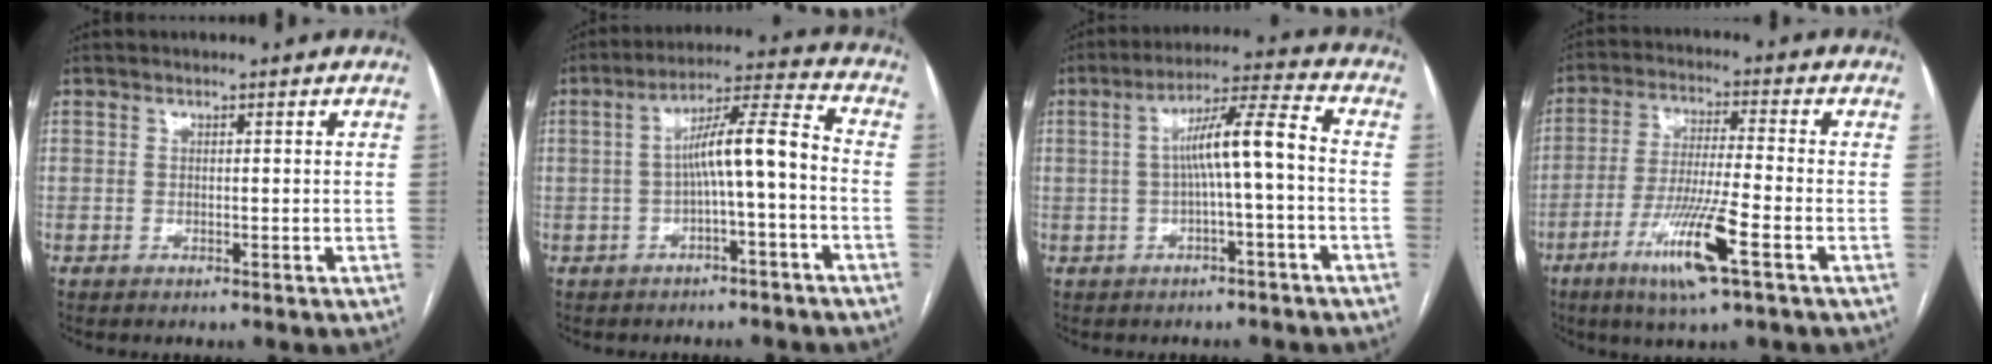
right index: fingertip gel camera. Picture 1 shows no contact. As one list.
[{"total": 8.8, "force": [-1.5, 0.6, 8.7], "torque": [-0.143, 0.034, -0.025]}, {"total": 8.4, "force": [-0.6, 0.3, 8.4], "torque": [-0.141, 0.028, -0.011]}, {"total": 11.1, "force": [-5.1, 0.0, 9.8], "torque": [-0.192, -0.018, -0.095]}]